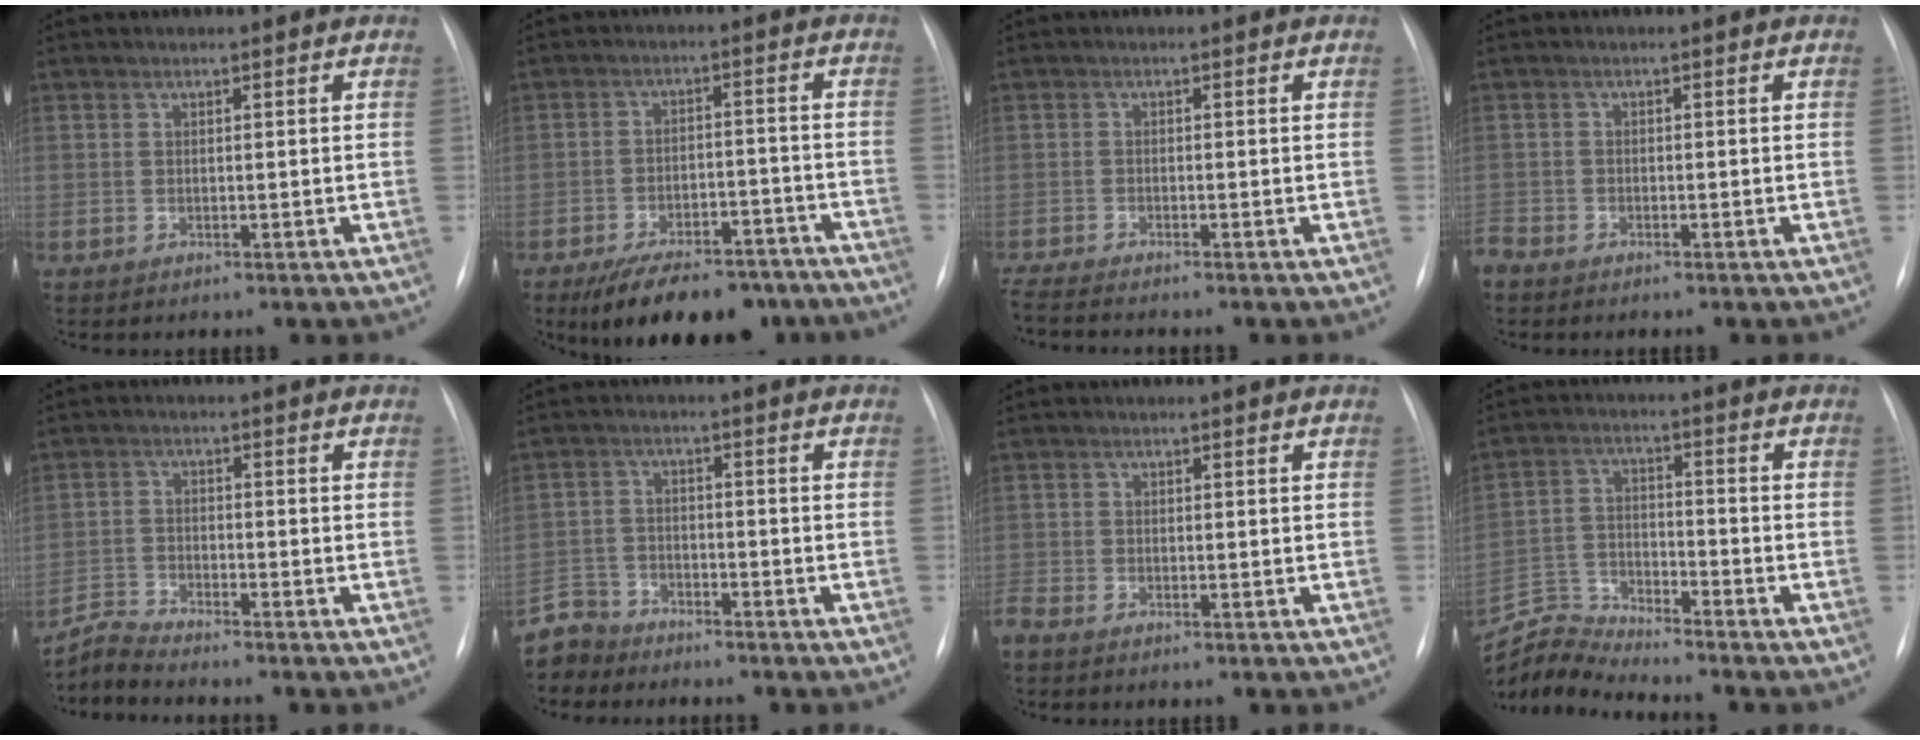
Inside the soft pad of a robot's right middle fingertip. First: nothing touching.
{"total": 14.1, "force": [-10.9, 5.8, 6.7], "torque": [-0.092, 0.013, -0.157]}
{"total": 4.8, "force": [-4.4, -0.6, 1.9], "torque": [-0.031, -0.016, -0.076]}
{"total": 2.6, "force": [-2.3, 1.1, 0.4], "torque": [-0.007, -0.001, -0.043]}
{"total": 4.0, "force": [-3.8, -1.3, -0.6], "torque": [0.003, -0.017, -0.074]}
{"total": 5.4, "force": [-5.1, 1.8, -0.8], "torque": [0.022, -0.002, -0.103]}
{"total": 2.0, "force": [-1.7, 0.5, 0.8], "torque": [-0.022, -0.004, -0.033]}
{"total": 7.2, "force": [-6.9, -1.5, -1.1], "torque": [0.009, 0.005, -0.132]}